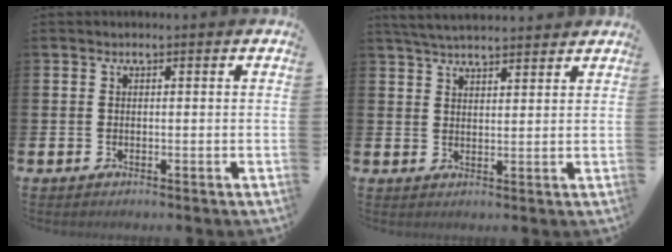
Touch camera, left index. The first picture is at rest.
{"total": 4.1, "force": [4.0, 0.5, 0.7], "torque": [-0.020, -0.015, 0.074]}